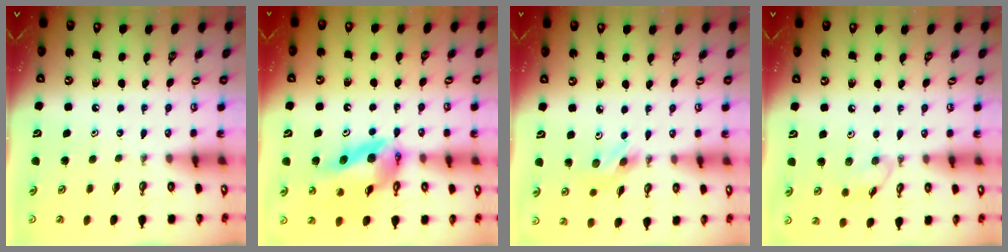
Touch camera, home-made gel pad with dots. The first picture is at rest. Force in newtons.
{"total": 14.4, "press": 14.3, "slide": 1.5}
{"total": 4.1, "press": 4.0, "slide": 0.9}
{"total": 6.6, "press": 6.6, "slide": 0.8}